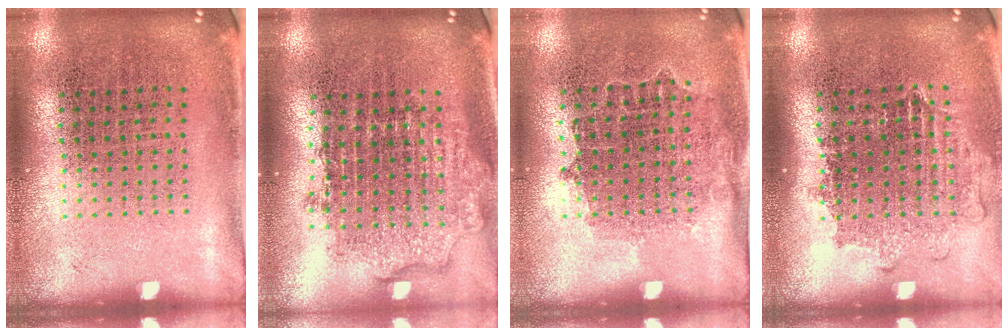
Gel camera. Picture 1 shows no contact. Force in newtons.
{"total": 1.7, "press": 1.4, "slide": 1.0}
{"total": 0.8, "press": 0.8, "slide": 0.3}
{"total": 1.0, "press": 1.0, "slide": 0.4}